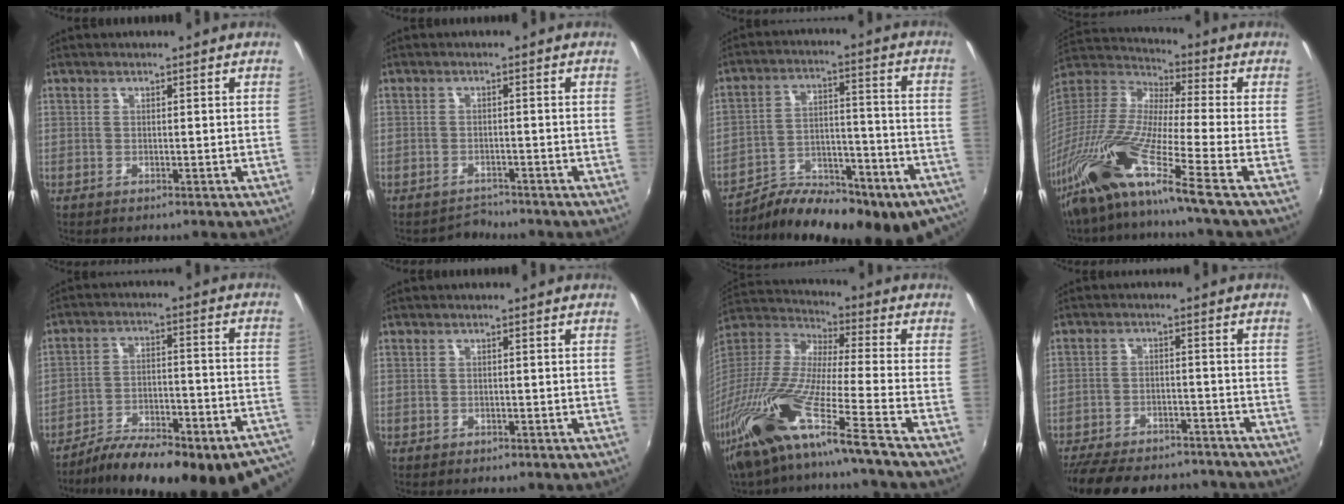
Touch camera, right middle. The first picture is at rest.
{"total": 2.5, "force": [-2.3, 0.8, -0.6], "torque": [0.005, 0.003, -0.040]}
{"total": 24.9, "force": [-19.3, 9.4, 12.6], "torque": [-0.202, -0.003, -0.259]}
{"total": 18.6, "force": [-12.9, -1.3, 13.3], "torque": [-0.240, -0.044, -0.252]}
{"total": 28.4, "force": [-22.2, 8.5, 15.6], "torque": [-0.234, -0.022, -0.291]}
{"total": 1.0, "force": [-0.6, 0.7, 0.2], "torque": [-0.007, -0.003, -0.007]}
{"total": 21.4, "force": [-15.3, -1.2, 14.9], "torque": [-0.262, -0.066, -0.283]}
{"total": 20.8, "force": [-17.5, 7.2, 8.5], "torque": [-0.189, -0.010, -0.241]}